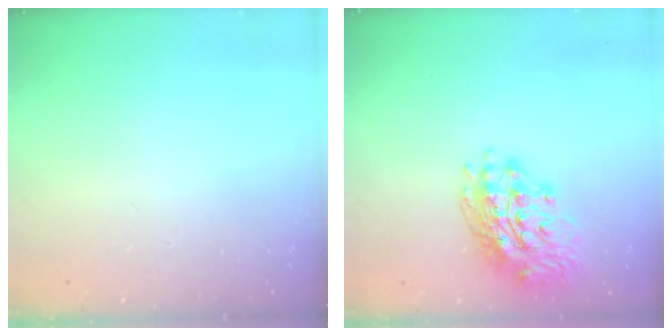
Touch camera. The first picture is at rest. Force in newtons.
{"total": 16.1, "press": 16.0, "slide": 1.7}